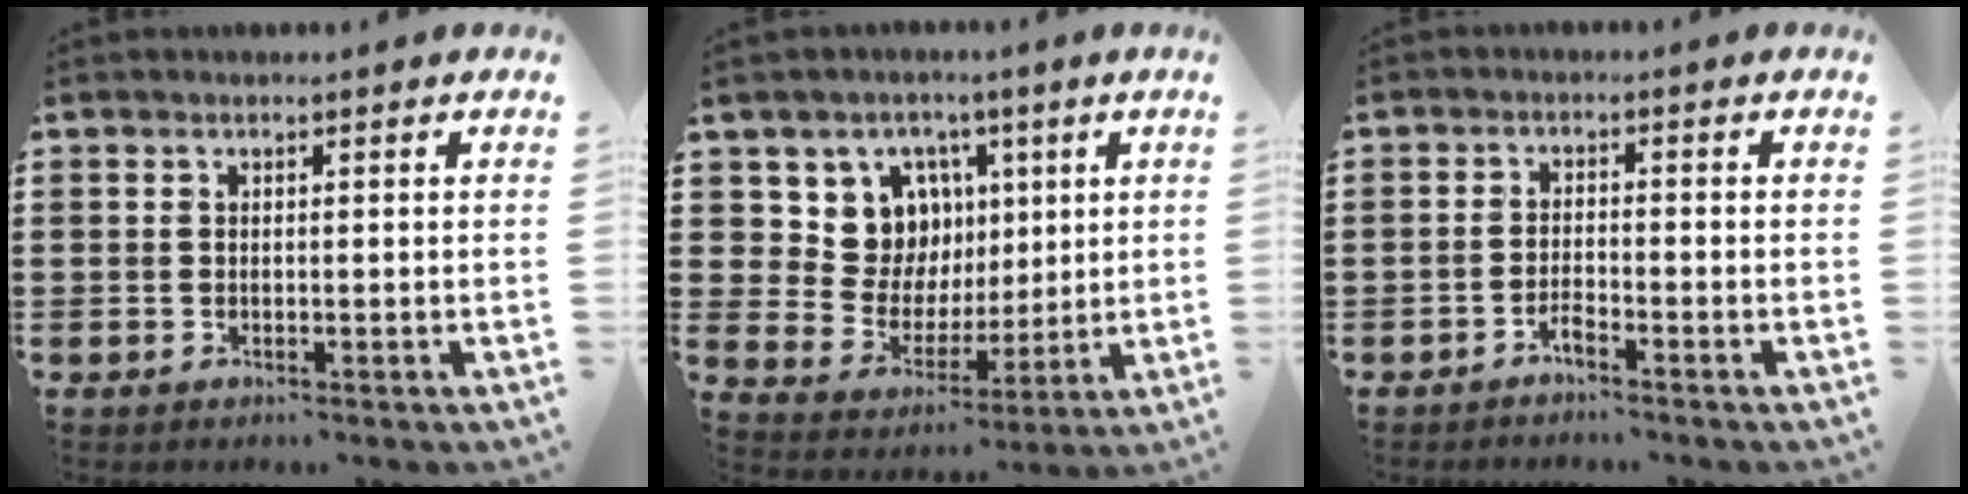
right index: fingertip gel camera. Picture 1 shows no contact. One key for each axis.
{"total": 9.1, "fx": 3.3, "fy": 8.3, "fz": 1.9, "tx": -0.073, "ty": -0.025, "tz": 0.066}
{"total": 1.9, "fx": -1.7, "fy": 0.2, "fz": 0.9, "tx": -0.020, "ty": 0.001, "tz": -0.031}